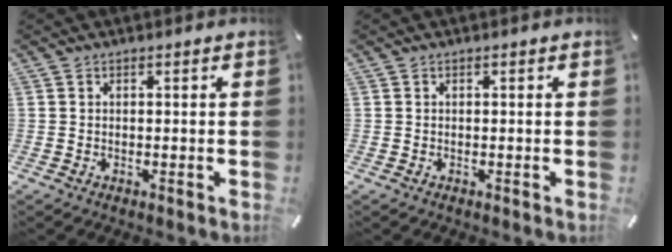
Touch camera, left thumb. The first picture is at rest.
{"total": 0.0}